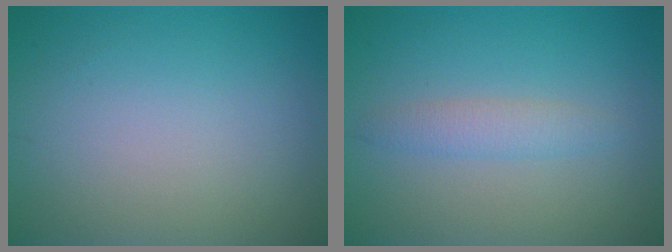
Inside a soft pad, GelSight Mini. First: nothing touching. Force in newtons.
{"total": 1.9, "press": 1.9, "slide": 0.1}